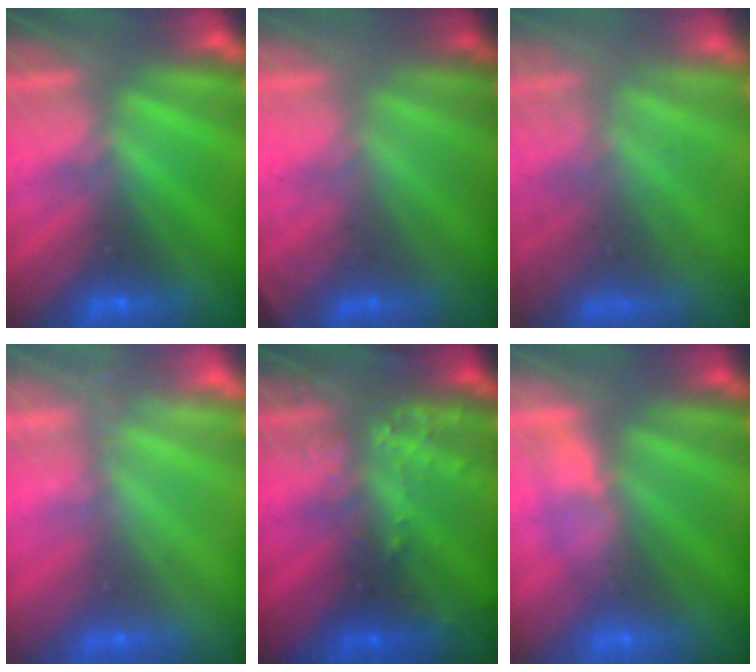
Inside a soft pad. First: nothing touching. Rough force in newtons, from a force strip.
{"total": 2.0}
{"total": 7.0}
{"total": 2.4}
{"total": 2.9}
{"total": 3.0}